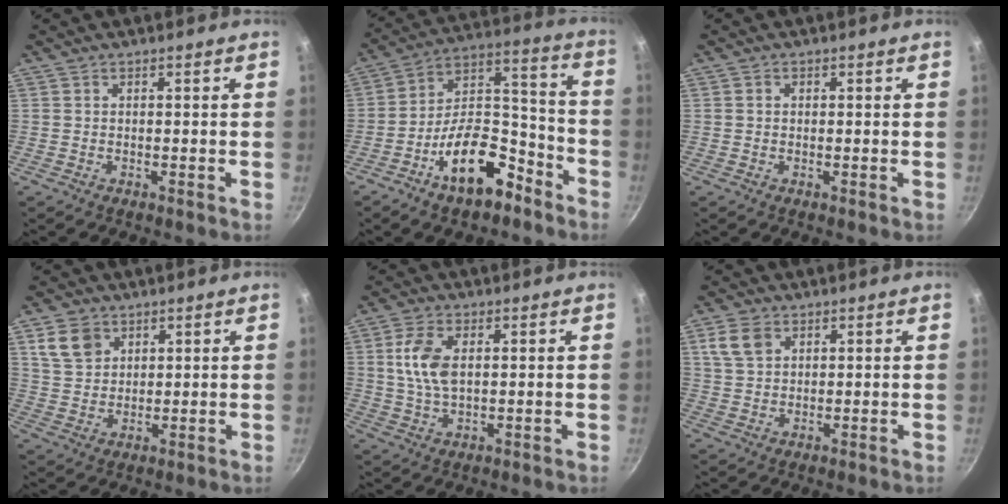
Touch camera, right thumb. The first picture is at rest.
{"total": 17.0, "force": [-9.5, 8.5, 11.2], "torque": [-0.146, 0.099, -0.158]}
{"total": 0.8, "force": [0.1, 0.8, 0.4], "torque": [-0.005, 0.005, 0.001]}
{"total": 7.4, "force": [3.6, 5.5, 3.4], "torque": [-0.043, -0.005, 0.075]}
{"total": 8.1, "force": [1.7, 4.5, 6.6], "torque": [-0.127, -0.001, 0.032]}
{"total": 6.1, "force": [2.7, 4.2, 3.4], "torque": [-0.054, 0.000, 0.054]}